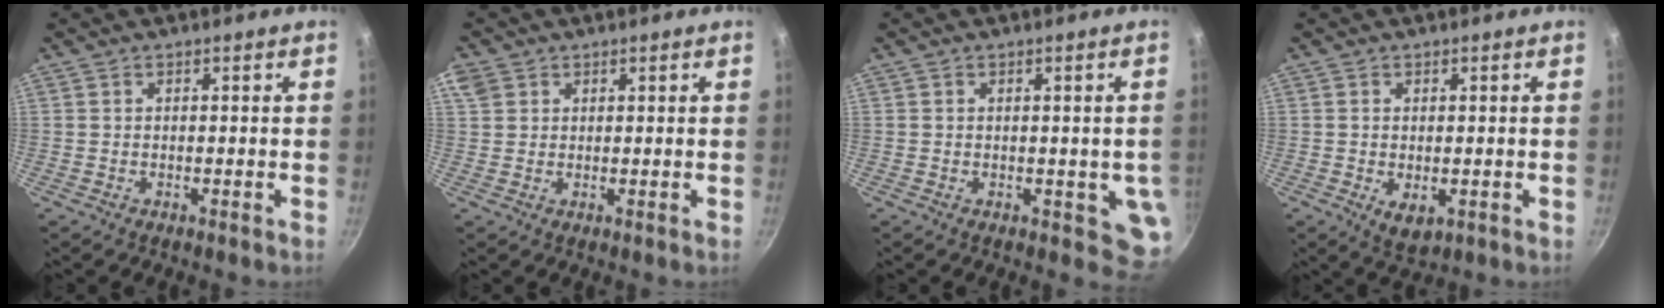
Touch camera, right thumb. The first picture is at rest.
{"total": 4.5, "force": [2.0, 3.7, 1.8], "torque": [-0.027, 0.005, 0.037]}
{"total": 5.2, "force": [-0.4, 3.1, 4.2], "torque": [-0.034, -0.009, -0.004]}
{"total": 4.2, "force": [-0.7, 2.5, 3.3], "torque": [-0.052, -0.015, -0.006]}